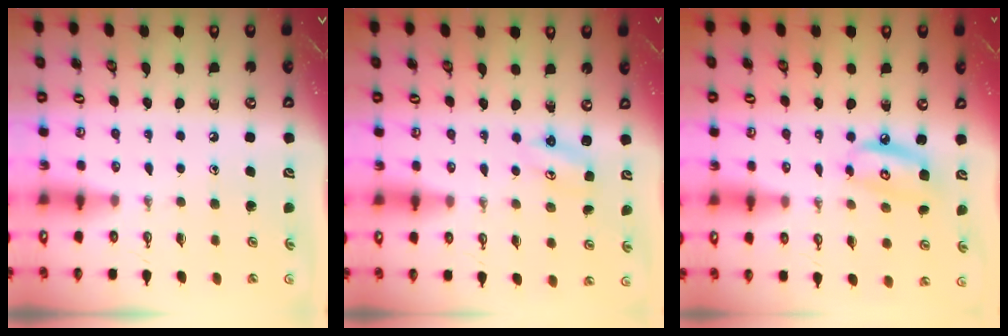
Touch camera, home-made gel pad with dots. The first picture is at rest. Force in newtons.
{"total": 3.1, "press": 3.1, "slide": 0.3}
{"total": 8.6, "press": 8.5, "slide": 0.9}